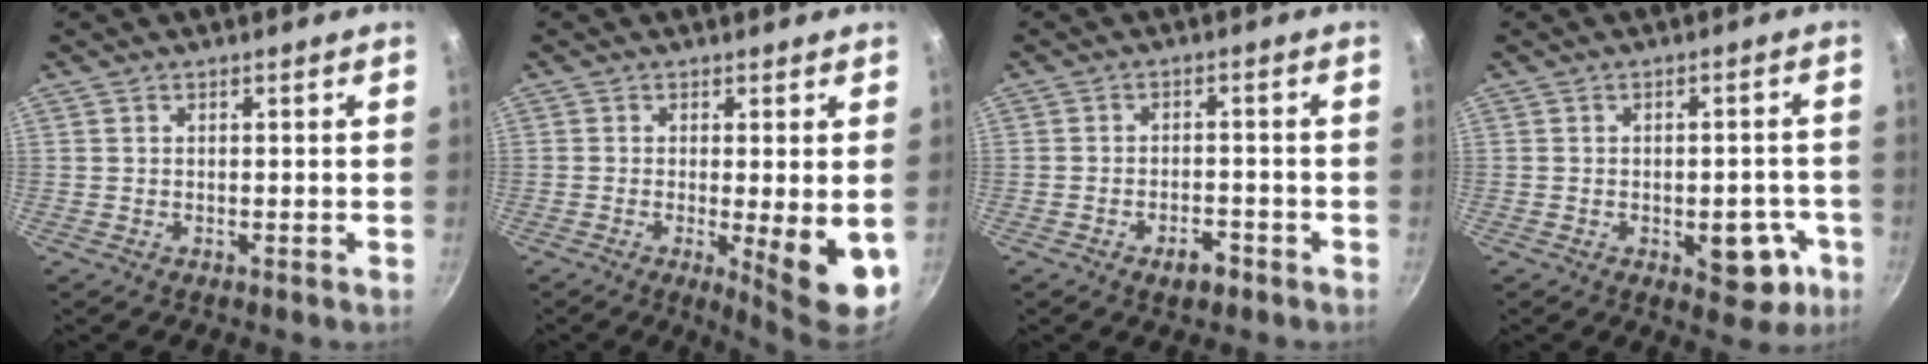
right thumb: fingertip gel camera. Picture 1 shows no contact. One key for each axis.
{"total": 8.4, "fx": -1.2, "fy": 1.5, "fz": 8.2, "tx": -0.106, "ty": -0.013, "tz": -0.008}
{"total": 4.0, "fx": -2.4, "fy": 2.0, "fz": 2.4, "tx": -0.026, "ty": 0.019, "tz": -0.035}
{"total": 8.9, "fx": -3.0, "fy": 4.9, "fz": 6.8, "tx": -0.046, "ty": 0.015, "tz": -0.033}